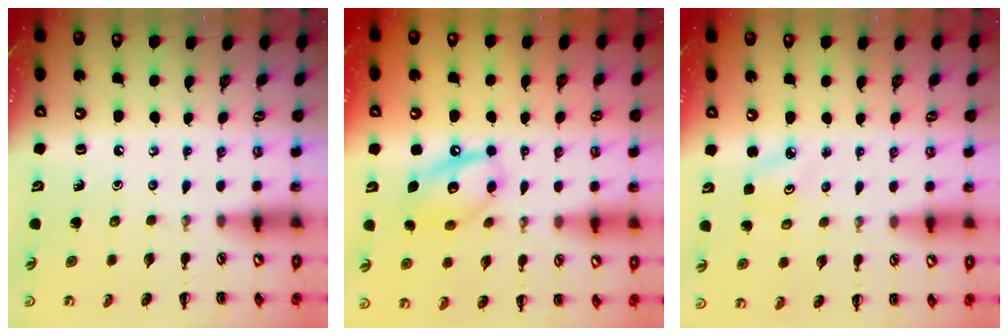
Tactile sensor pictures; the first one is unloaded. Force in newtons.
{"total": 12.8, "press": 12.6, "slide": 2.3}
{"total": 2.5, "press": 2.4, "slide": 0.7}